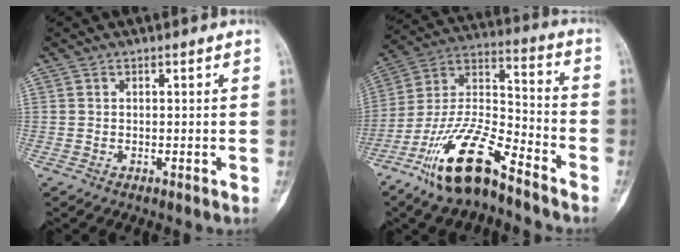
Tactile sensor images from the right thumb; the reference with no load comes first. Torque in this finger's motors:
{"motor_torque": [0.98, 0.16, 1.75, -1.02, 0.47]}